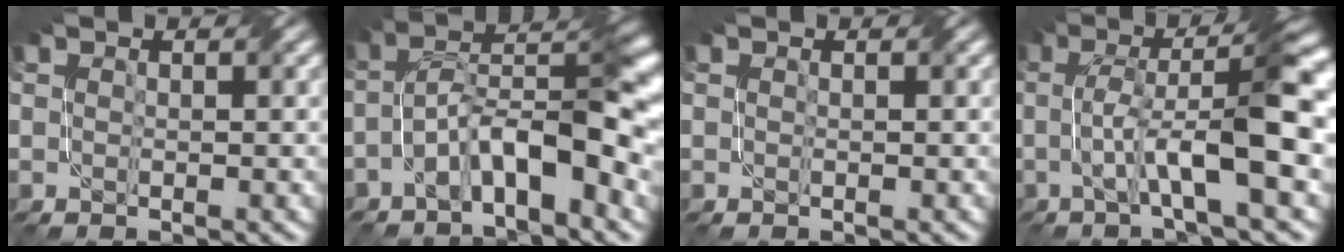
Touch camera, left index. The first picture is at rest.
{"total": 7.7, "force": [-3.1, 2.2, 6.7], "torque": [-0.113, 0.022, -0.059]}
{"total": 0.0}
{"total": 8.5, "force": [-0.5, 1.4, 8.4], "torque": [-0.137, 0.017, -0.013]}